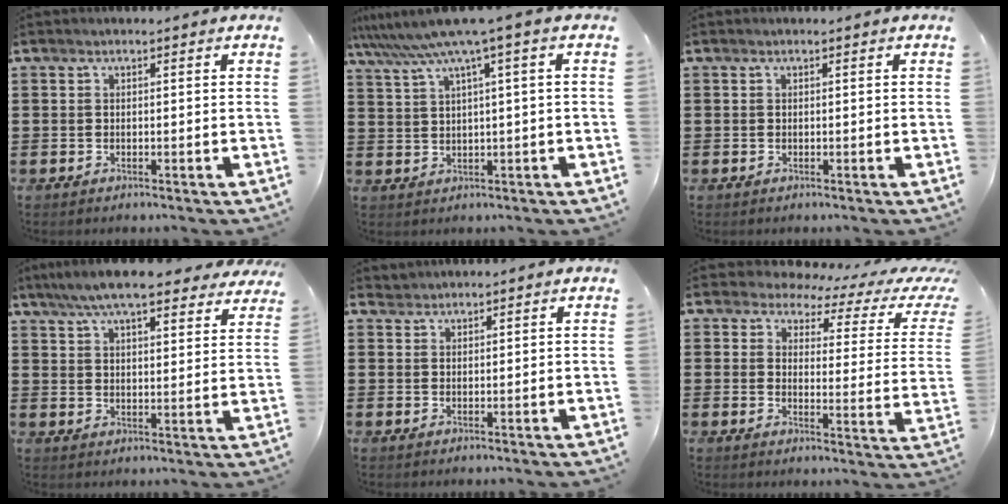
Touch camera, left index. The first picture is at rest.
{"total": 5.9, "force": [2.8, -0.6, 5.2], "torque": [-0.117, -0.024, 0.043]}
{"total": 0.0}
{"total": 8.5, "force": [7.5, 0.9, 3.9], "torque": [-0.099, -0.019, 0.136]}
{"total": 1.3, "force": [1.3, 0.3, -0.1], "torque": [-0.001, 0.000, 0.027]}
{"total": 3.7, "force": [2.8, 1.6, 1.9], "torque": [-0.050, -0.018, 0.040]}